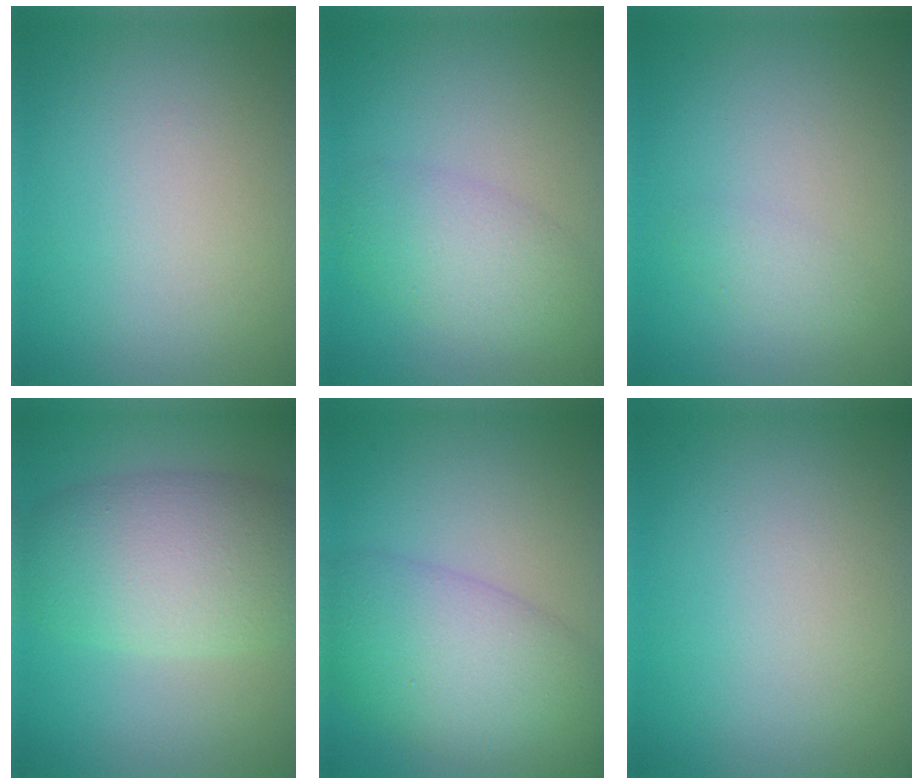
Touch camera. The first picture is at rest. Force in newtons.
{"total": 4.0, "press": 4.0, "slide": 0.1}
{"total": 1.2, "press": 1.2, "slide": 0.0}
{"total": 8.1, "press": 8.1, "slide": 0.3}
{"total": 7.5, "press": 7.5, "slide": 0.3}
{"total": 0.0}